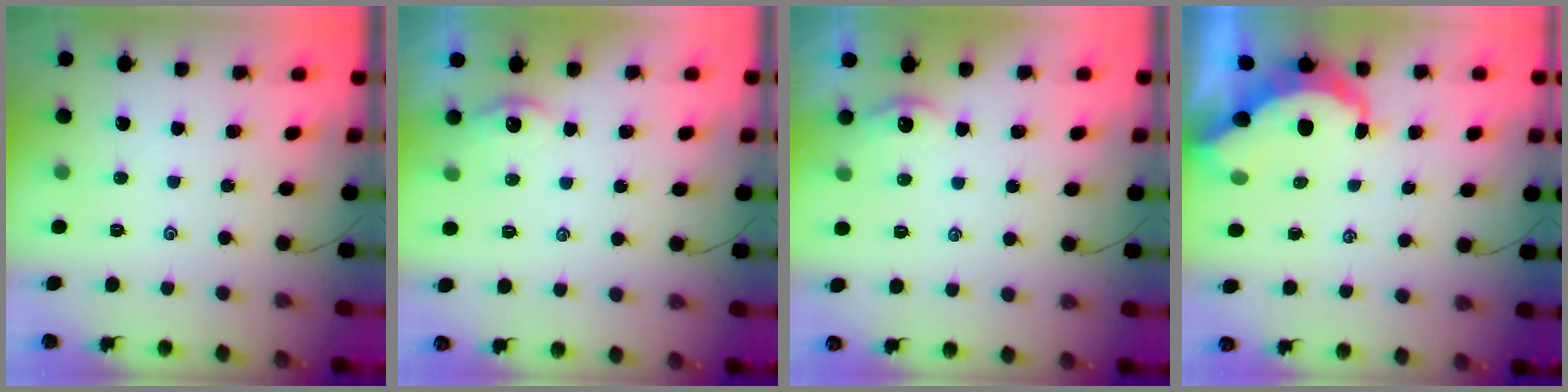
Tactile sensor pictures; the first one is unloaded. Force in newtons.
{"total": 2.7, "press": 2.7, "slide": 0.3}
{"total": 2.7, "press": 2.7, "slide": 0.3}
{"total": 8.1, "press": 8.0, "slide": 1.0}